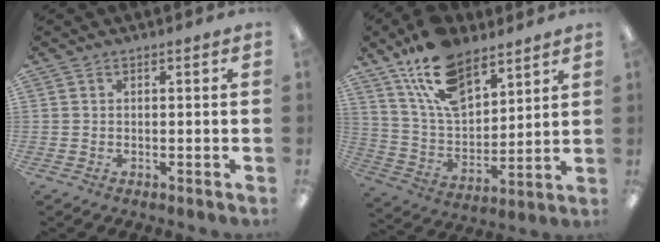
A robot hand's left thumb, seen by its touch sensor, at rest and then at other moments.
{"total": 17.0, "force": [11.6, 8.4, 9.1], "torque": [-0.175, -0.050, 0.214]}